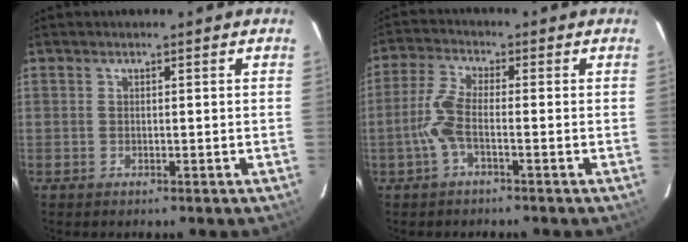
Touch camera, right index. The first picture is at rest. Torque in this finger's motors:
{"motor_torque": [0.90, -0.36, 0.48, 0.14]}